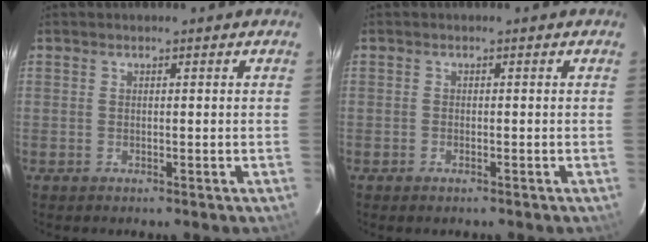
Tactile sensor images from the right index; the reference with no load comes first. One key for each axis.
{"total": 1.0, "fx": -0.7, "fy": 0.5, "fz": 0.4, "tx": -0.007, "ty": -0.002, "tz": -0.015}